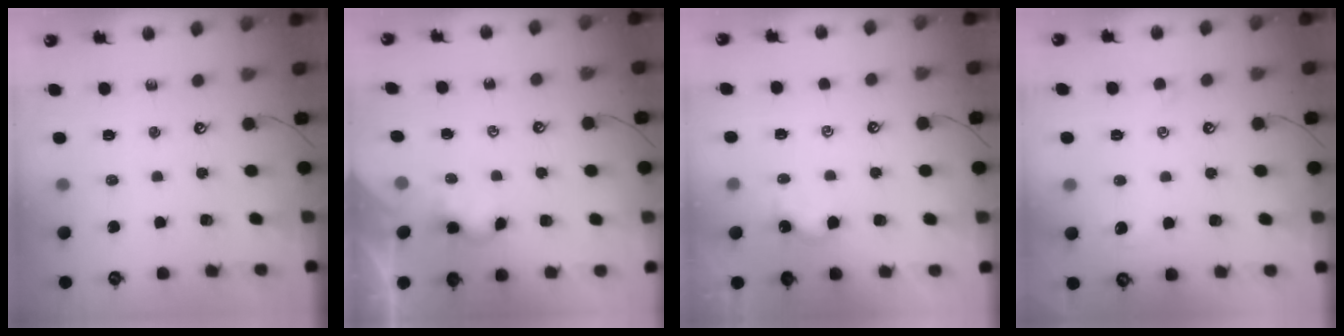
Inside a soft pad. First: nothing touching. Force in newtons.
{"total": 1.7, "press": 1.6, "slide": 0.4}
{"total": 0.8, "press": 0.7, "slide": 0.4}
{"total": 0.5, "press": 0.1, "slide": 0.5}